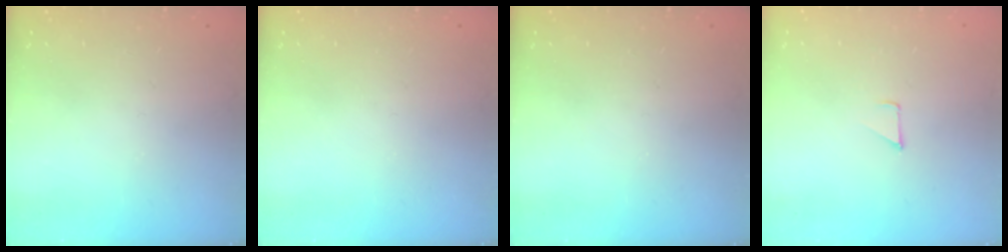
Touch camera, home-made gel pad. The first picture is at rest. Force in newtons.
{"total": 0.0}
{"total": 0.0}
{"total": 2.9, "press": 2.8, "slide": 0.3}